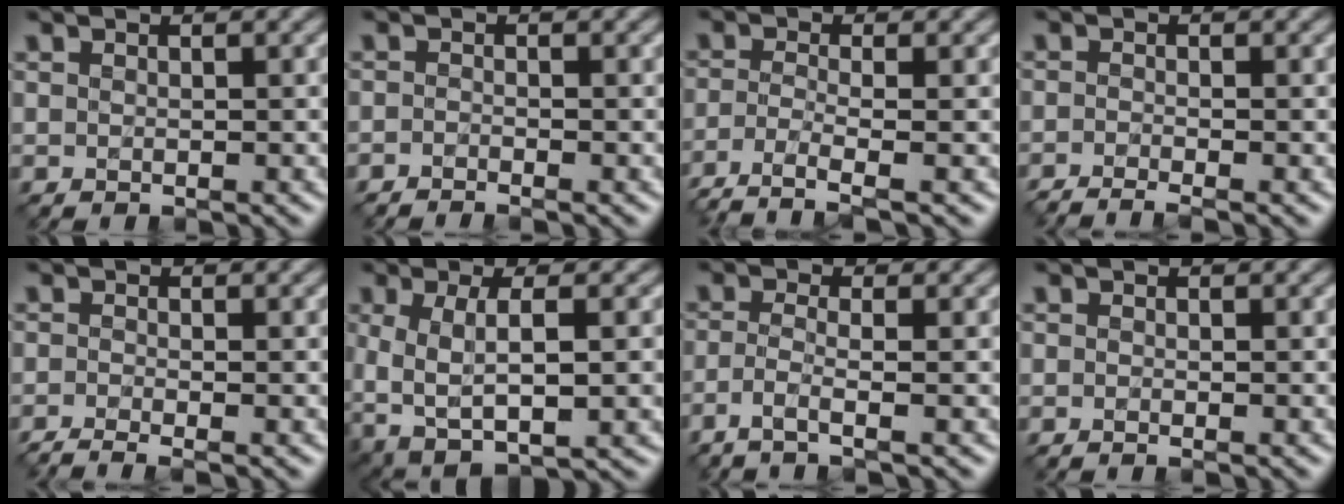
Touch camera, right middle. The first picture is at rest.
{"total": 1.0, "force": [-1.0, 0.0, 0.3], "torque": [-0.005, -0.006, -0.022]}
{"total": 3.9, "force": [-2.7, 0.9, 2.7], "torque": [-0.054, -0.010, -0.061]}
{"total": 2.4, "force": [-1.9, 0.4, 1.4], "torque": [-0.022, -0.008, -0.044]}
{"total": 2.4, "force": [-1.8, 0.4, 1.6], "torque": [-0.028, -0.011, -0.045]}
{"total": 6.2, "force": [-0.6, 2.7, 5.6], "torque": [-0.112, -0.013, -0.006]}
{"total": 2.8, "force": [-1.6, 0.6, 2.2], "torque": [-0.044, -0.007, -0.049]}
{"total": 0.6, "force": [-0.4, 0.0, 0.4], "torque": [-0.008, -0.009, -0.009]}